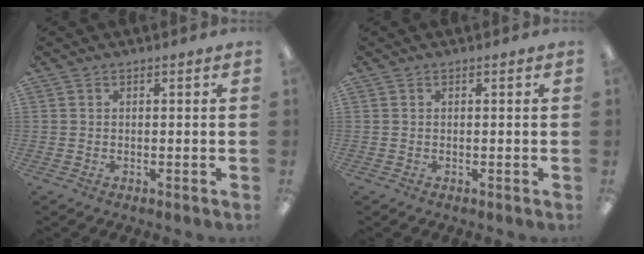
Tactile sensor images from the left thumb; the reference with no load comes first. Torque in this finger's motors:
{"motor_torque": [-0.03, -0.03, 0.05, 0.03, 0.00]}